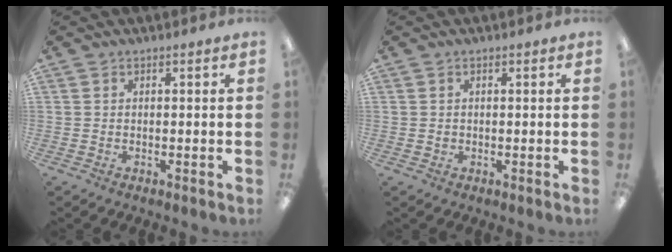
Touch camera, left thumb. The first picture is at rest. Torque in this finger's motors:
{"motor_torque": [-0.19, 0.06, -0.12, 0.11, 0.01]}